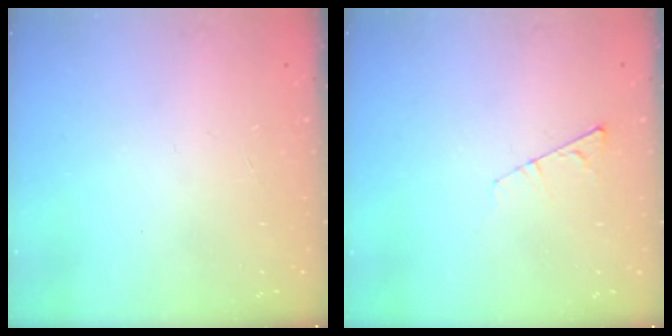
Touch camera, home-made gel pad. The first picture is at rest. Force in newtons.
{"total": 3.5, "press": 3.4, "slide": 0.4}